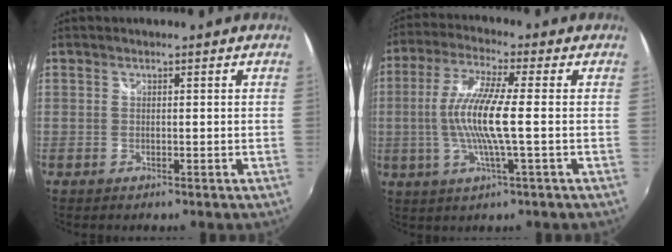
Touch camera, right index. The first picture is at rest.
{"total": 11.0, "force": [-0.9, 0.5, 10.9], "torque": [-0.218, -0.001, -0.020]}